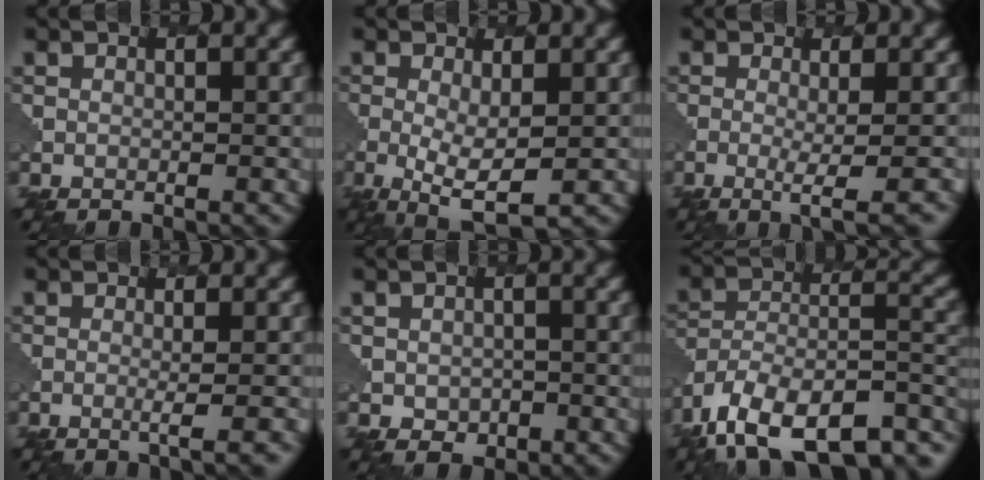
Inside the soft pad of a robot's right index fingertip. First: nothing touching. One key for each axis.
{"total": 3.9, "fx": -0.3, "fy": 1.1, "fz": 3.7, "tx": -0.072, "ty": -0.018, "tz": -0.002}
{"total": 3.1, "fx": -0.5, "fy": 0.5, "fz": 3.0, "tx": -0.051, "ty": -0.005, "tz": -0.011}
{"total": 2.1, "fx": -0.2, "fy": 0.4, "fz": 2.0, "tx": -0.022, "ty": 0.001, "tz": -0.011}
{"total": 1.7, "fx": -0.1, "fy": 1.5, "fz": 0.7, "tx": -0.014, "ty": -0.009, "tz": -0.002}
{"total": 14.2, "fx": -9.6, "fy": 6.5, "fz": 8.2, "tx": -0.170, "ty": -0.007, "tz": -0.144}